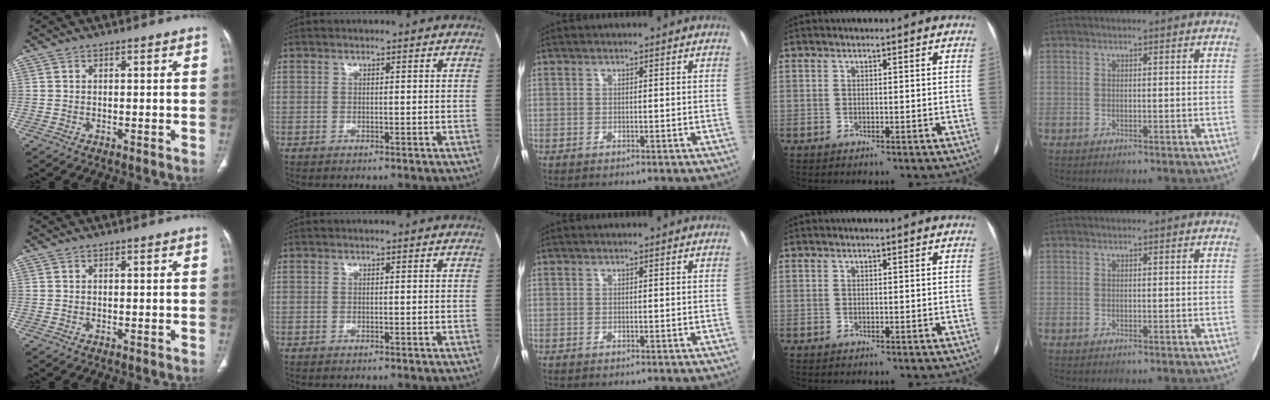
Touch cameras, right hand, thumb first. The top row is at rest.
{}